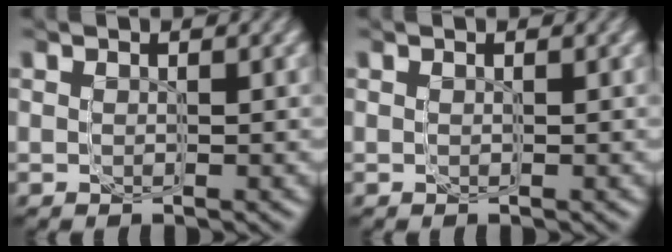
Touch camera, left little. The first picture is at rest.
{"total": 0.0}